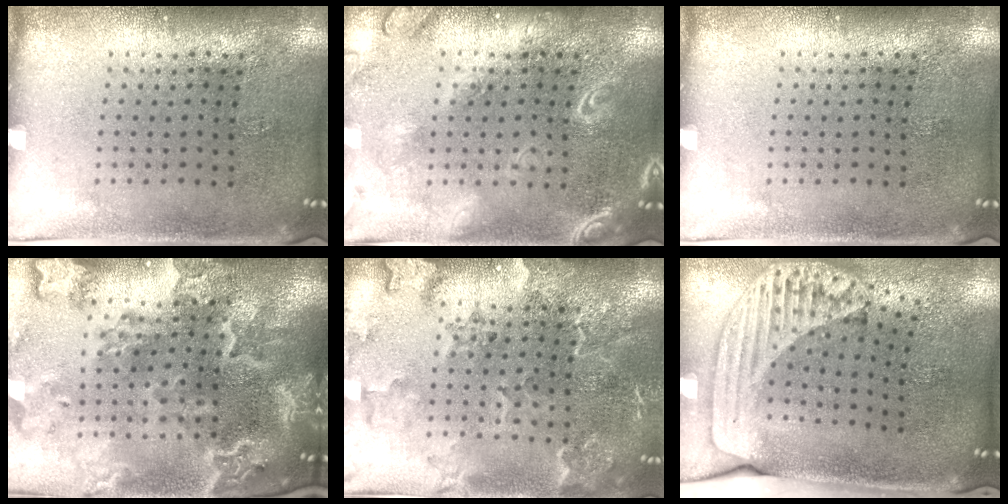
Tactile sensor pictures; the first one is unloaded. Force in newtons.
{"total": 2.1, "press": 2.1, "slide": 0.2}
{"total": 0.0}
{"total": 4.5, "press": 3.7, "slide": 2.6}
{"total": 2.4, "press": 2.2, "slide": 0.9}
{"total": 2.4, "press": 1.8, "slide": 1.7}